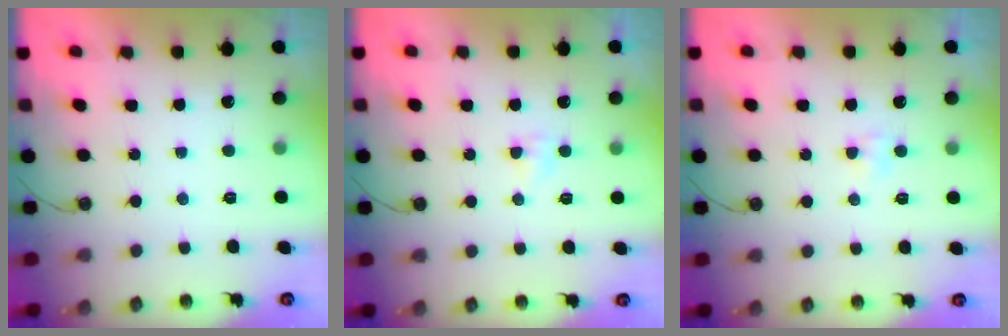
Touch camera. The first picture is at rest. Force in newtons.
{"total": 4.3, "press": 2.3, "slide": 3.6}
{"total": 2.4, "press": 2.3, "slide": 0.3}